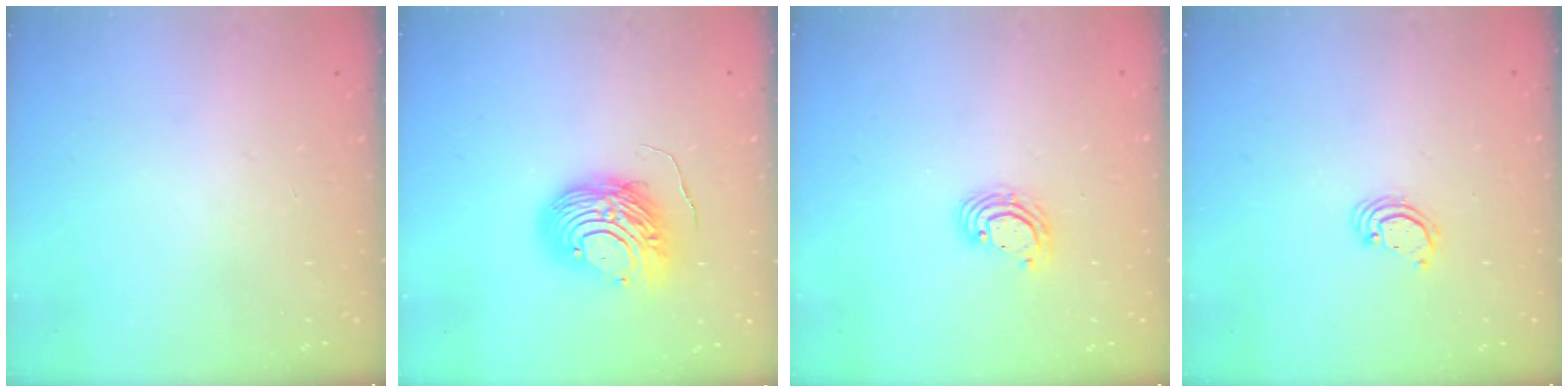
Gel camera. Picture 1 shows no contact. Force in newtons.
{"total": 10.4, "press": 10.3, "slide": 1.1}
{"total": 5.1, "press": 5.1, "slide": 0.3}
{"total": 2.2, "press": 2.2, "slide": 0.1}